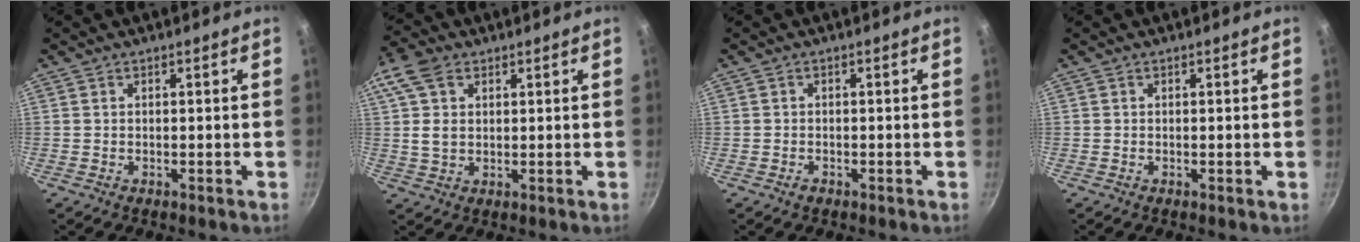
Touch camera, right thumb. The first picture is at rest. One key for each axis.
{"total": 8.6, "fx": 2.9, "fy": 5.9, "fz": 5.6, "tx": -0.103, "ty": 0.000, "tz": 0.049}
{"total": 1.1, "fx": -0.7, "fy": 0.7, "fz": 0.4, "tx": -0.009, "ty": 0.004, "tz": -0.013}
{"total": 0.0}